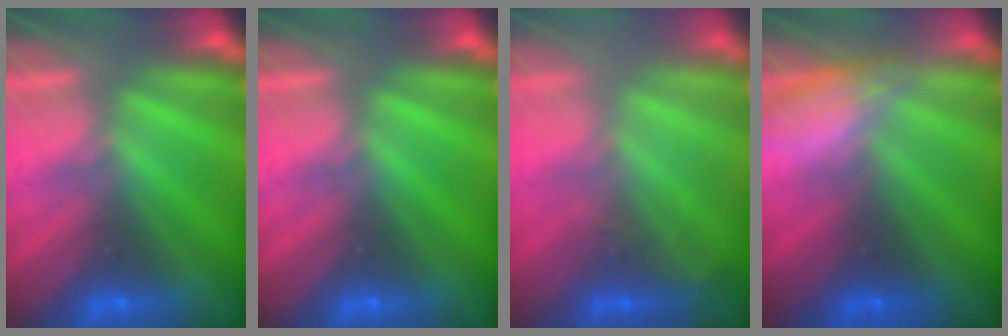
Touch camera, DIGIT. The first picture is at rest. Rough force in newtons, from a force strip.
{"total": 0.0}
{"total": 2.2}
{"total": 2.8}